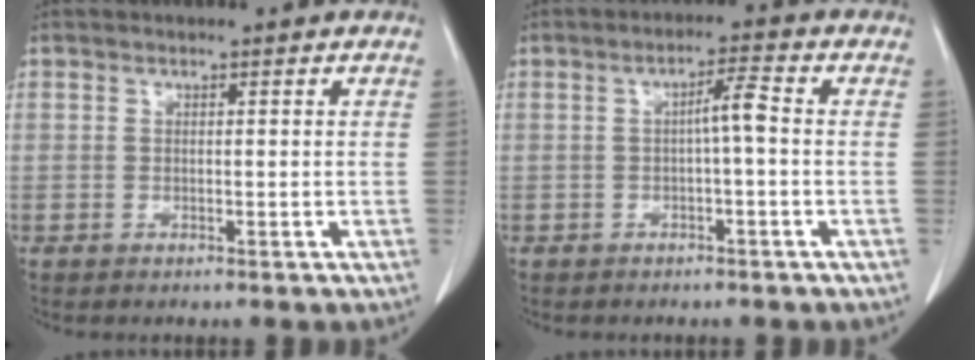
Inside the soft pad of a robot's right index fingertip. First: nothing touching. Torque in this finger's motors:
{"motor_torque": [0.39, -0.09, 0.22, 0.06]}